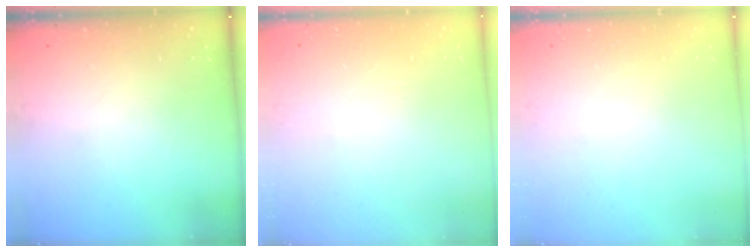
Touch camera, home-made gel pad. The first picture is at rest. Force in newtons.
{"total": 0.0}
{"total": 0.0}